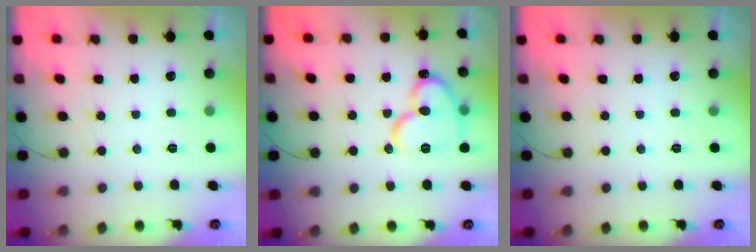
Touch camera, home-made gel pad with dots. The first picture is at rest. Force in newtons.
{"total": 14.8, "press": 14.7, "slide": 1.3}
{"total": 0.0}